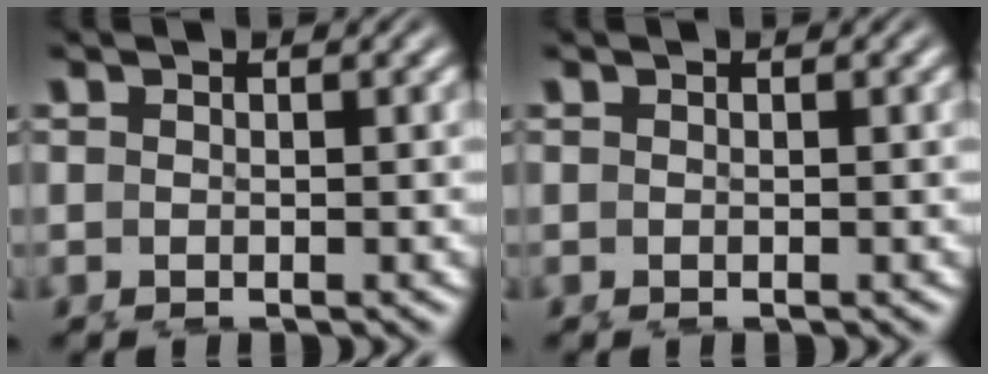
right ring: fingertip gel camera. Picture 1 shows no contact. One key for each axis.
{"total": 0.0}